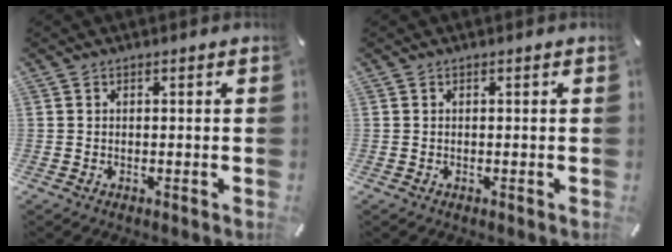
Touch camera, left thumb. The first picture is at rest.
{"total": 0.0}